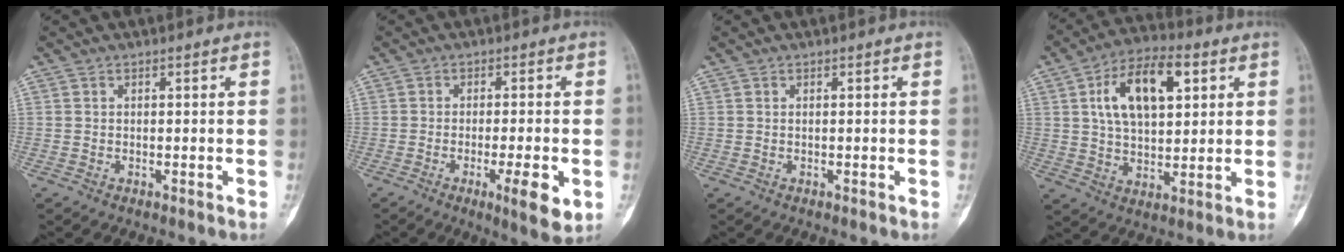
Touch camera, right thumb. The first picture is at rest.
{"total": 7.6, "force": [-2.5, 1.5, 7.0], "torque": [-0.102, -0.007, -0.034]}
{"total": 0.0}
{"total": 14.9, "force": [4.8, 7.9, 11.7], "torque": [-0.182, 0.002, 0.081]}